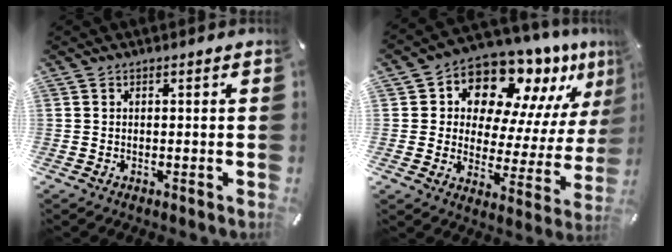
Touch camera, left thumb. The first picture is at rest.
{"total": 14.7, "force": [12.0, 7.0, 4.8], "torque": [-0.081, -0.115, 0.207]}